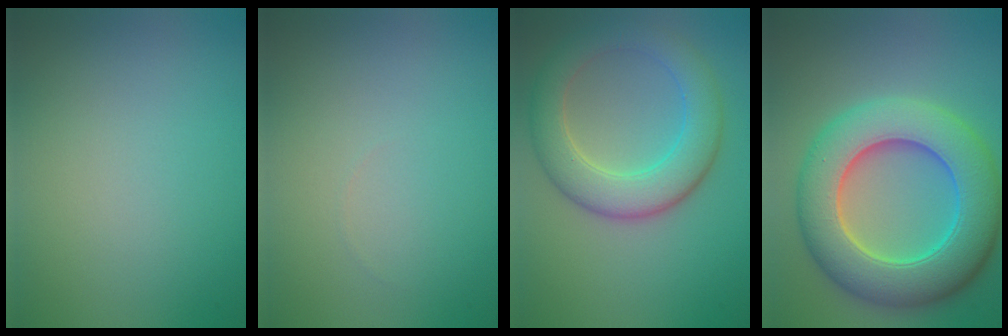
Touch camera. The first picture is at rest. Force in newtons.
{"total": 0.0}
{"total": 6.3, "press": 6.3, "slide": 0.3}
{"total": 10.9, "press": 10.9, "slide": 0.0}